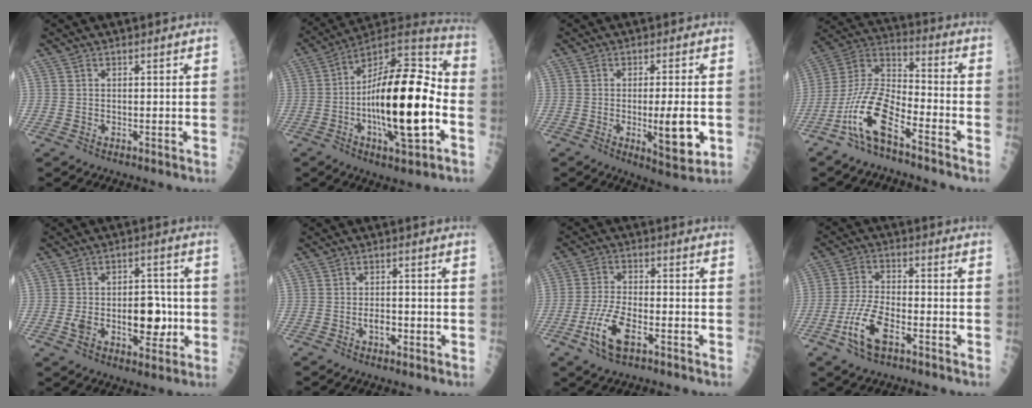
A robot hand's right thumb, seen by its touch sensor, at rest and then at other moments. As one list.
[{"total": 24.5, "force": [-3.7, 8.0, 22.8], "torque": [-0.393, 0.025, -0.057]}, {"total": 8.8, "force": [-1.5, 2.2, 8.4], "torque": [-0.120, -0.015, -0.014]}, {"total": 14.0, "force": [-7.8, 4.8, 10.6], "torque": [-0.219, 0.068, -0.152]}, {"total": 11.7, "force": [-1.6, 6.6, 9.5], "torque": [-0.116, 0.022, -0.017]}, {"total": 2.9, "force": [-1.1, 1.5, 2.2], "torque": [-0.025, 0.008, -0.017]}, {"total": 8.8, "force": [-4.1, 3.4, 7.0], "torque": [-0.150, 0.016, -0.076]}, {"total": 9.4, "force": [-4.5, 3.7, 7.3], "torque": [-0.158, 0.021, -0.086]}]